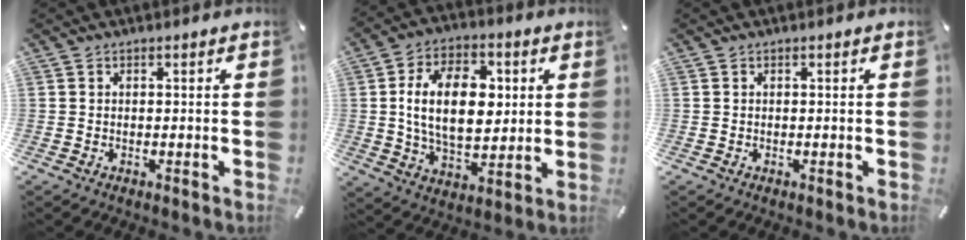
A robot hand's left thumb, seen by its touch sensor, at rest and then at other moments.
{"total": 16.3, "force": [2.2, 10.3, 12.5], "torque": [-0.235, 0.007, 0.034]}
{"total": 0.0}